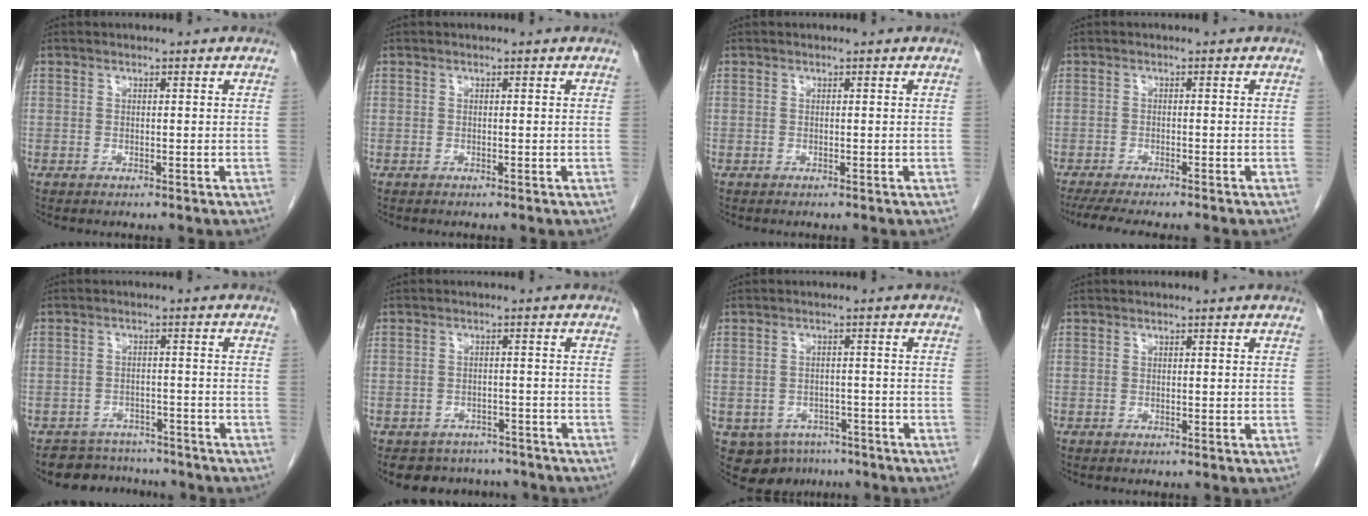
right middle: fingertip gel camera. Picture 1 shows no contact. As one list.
[{"total": 0.0}, {"total": 0.0}, {"total": 8.2, "force": [-6.8, 0.8, 4.4], "torque": [-0.056, -0.012, -0.102]}, {"total": 6.3, "force": [-5.7, 2.6, -0.4], "torque": [0.018, 0.014, -0.081]}, {"total": 7.4, "force": [-6.4, 3.6, 0.4], "torque": [0.004, 0.014, -0.078]}, {"total": 7.7, "force": [-5.0, 5.5, 2.0], "torque": [-0.031, 0.004, -0.063]}, {"total": 0.0}]